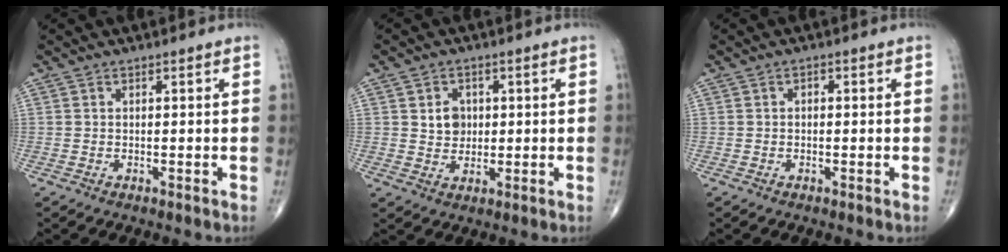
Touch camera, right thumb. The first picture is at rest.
{"total": 4.4, "force": [0.9, 3.7, 2.3], "torque": [-0.014, -0.003, 0.016]}
{"total": 0.8, "force": [0.1, 0.5, 0.6], "torque": [-0.008, 0.003, -0.002]}